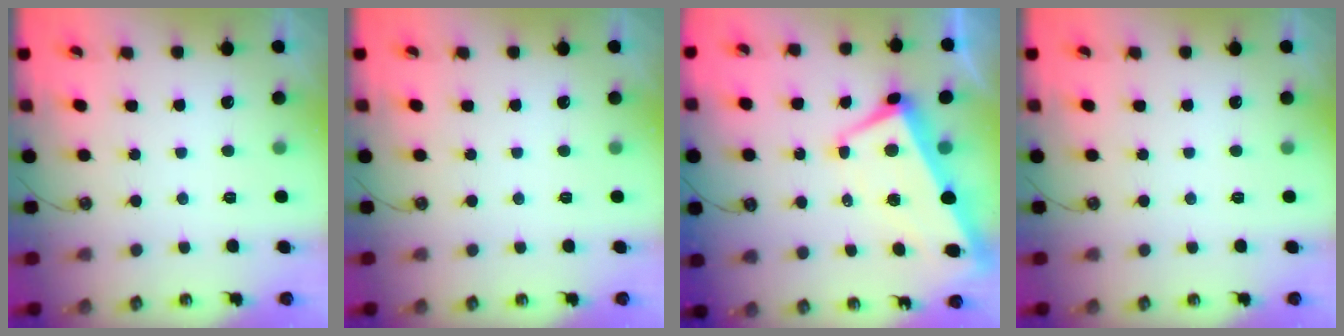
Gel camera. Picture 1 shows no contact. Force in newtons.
{"total": 0.0}
{"total": 1.8, "press": 1.1, "slide": 1.3}
{"total": 0.0}